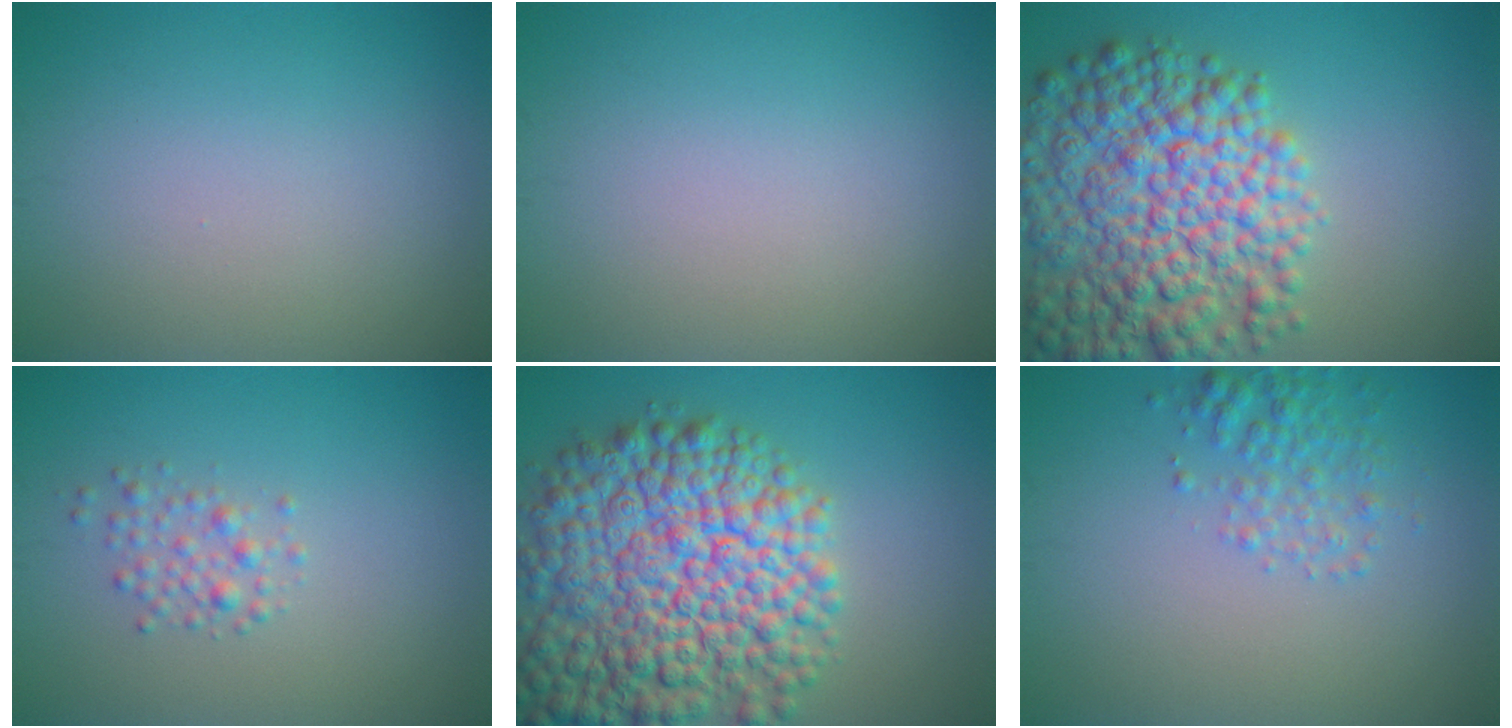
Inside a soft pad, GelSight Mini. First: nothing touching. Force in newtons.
{"total": 0.0}
{"total": 11.2, "press": 11.2, "slide": 0.4}
{"total": 1.6, "press": 1.6, "slide": 0.1}
{"total": 13.4, "press": 13.4, "slide": 0.6}
{"total": 2.5, "press": 2.5, "slide": 0.1}